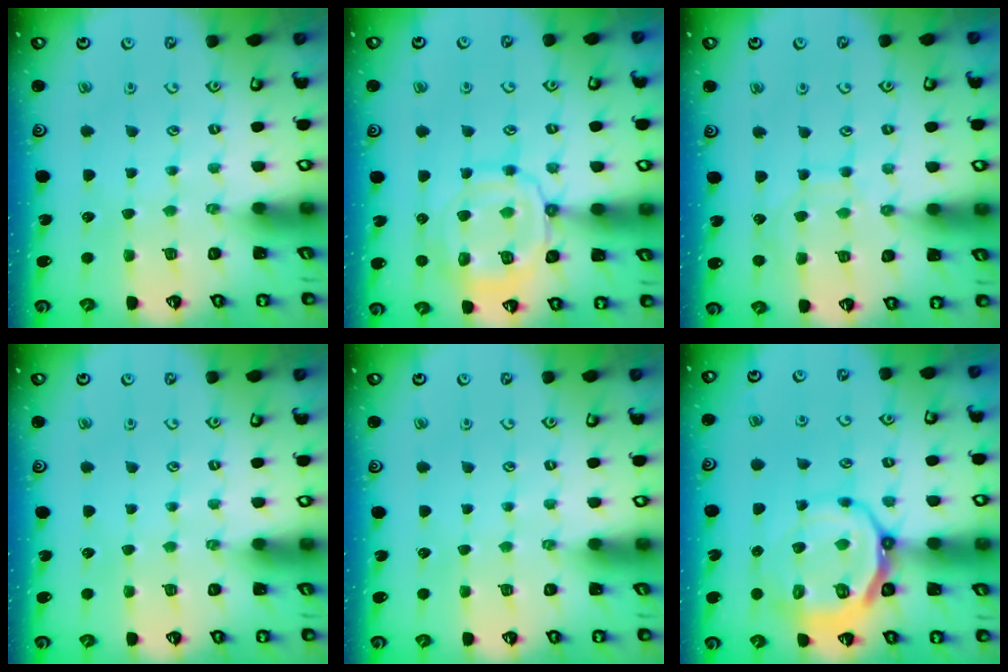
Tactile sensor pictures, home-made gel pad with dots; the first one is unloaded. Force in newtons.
{"total": 13.7, "press": 13.7, "slide": 1.1}
{"total": 8.1, "press": 8.1, "slide": 0.5}
{"total": 0.0}
{"total": 0.0}
{"total": 13.1, "press": 12.7, "slide": 3.2}